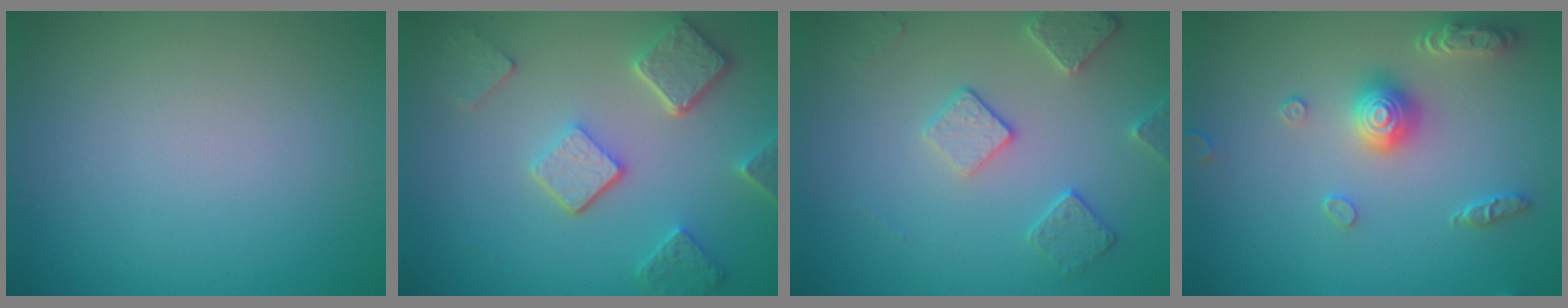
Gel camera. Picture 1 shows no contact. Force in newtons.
{"total": 5.1, "press": 4.0, "slide": 3.2}
{"total": 2.8, "press": 2.7, "slide": 0.6}
{"total": 3.6, "press": 3.3, "slide": 1.3}